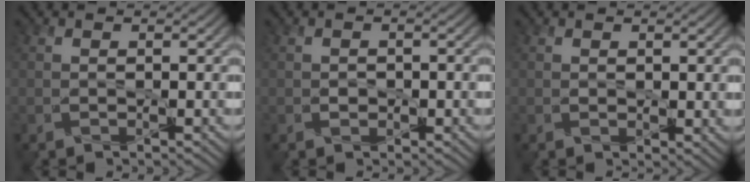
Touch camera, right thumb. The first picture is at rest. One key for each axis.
{"total": 0.0}
{"total": 2.1, "fx": 0.9, "fy": 1.2, "fz": 1.5, "tx": -0.031, "ty": -0.009, "tz": 0.014}